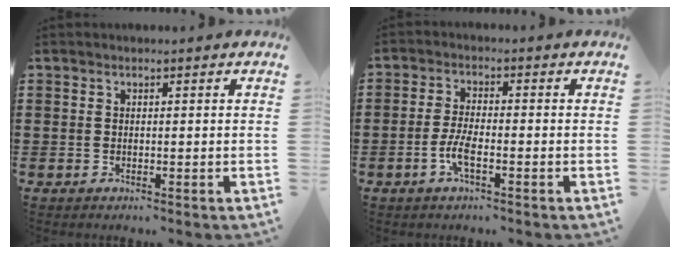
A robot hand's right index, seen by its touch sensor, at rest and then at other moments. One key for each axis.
{"total": 4.1, "fx": -1.6, "fy": 1.1, "fz": 3.6, "tx": -0.082, "ty": -0.004, "tz": -0.035}